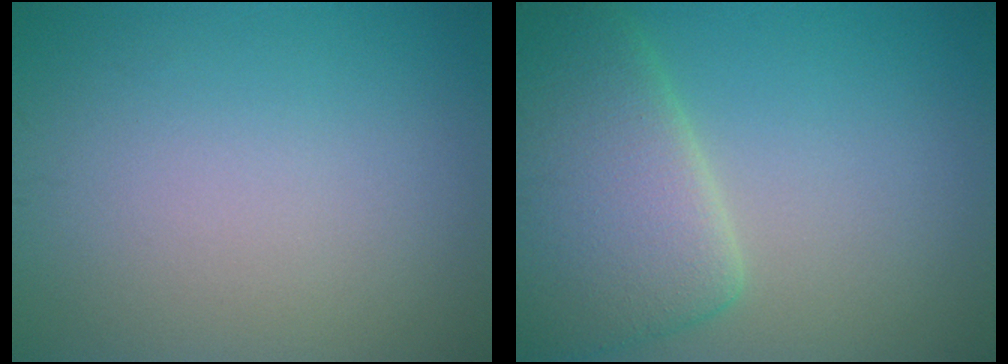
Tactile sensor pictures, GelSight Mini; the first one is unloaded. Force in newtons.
{"total": 7.4, "press": 7.4, "slide": 0.7}